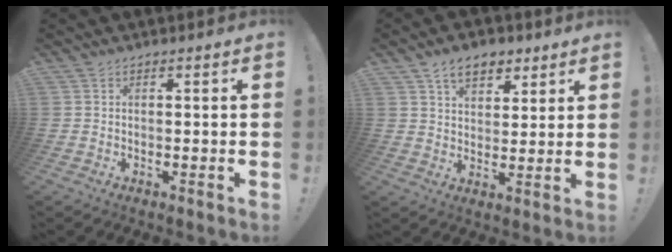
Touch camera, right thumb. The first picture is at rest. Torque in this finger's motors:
{"motor_torque": [0.76, 1.34, 0.12, 0.05, 0.00]}